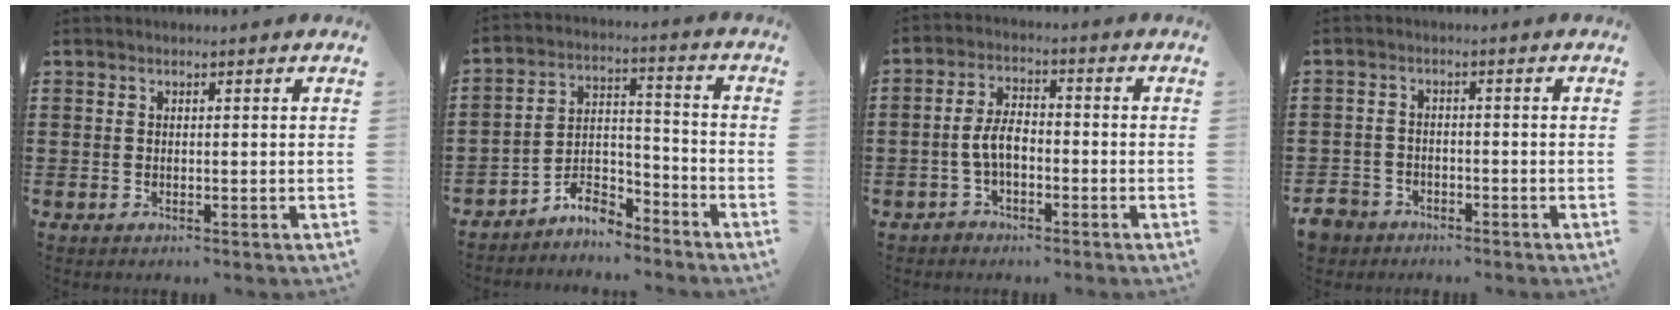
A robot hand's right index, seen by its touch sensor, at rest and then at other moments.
{"total": 6.7, "force": [-6.1, 2.1, 1.8], "torque": [-0.035, 0.016, -0.119]}
{"total": 5.1, "force": [-1.4, 2.9, 4.0], "torque": [-0.093, 0.002, -0.033]}
{"total": 3.6, "force": [-3.2, 1.5, 0.2], "torque": [-0.024, -0.006, -0.073]}